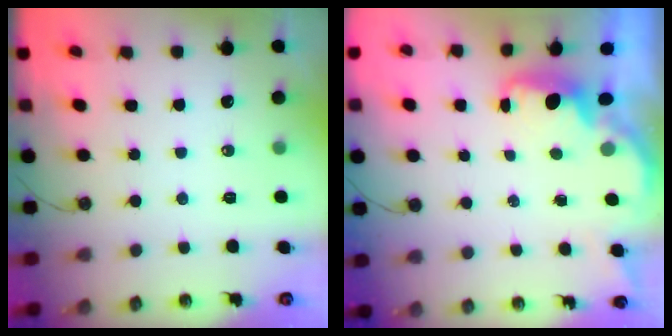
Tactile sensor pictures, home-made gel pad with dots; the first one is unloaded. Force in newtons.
{"total": 1.2, "press": 1.0, "slide": 0.6}